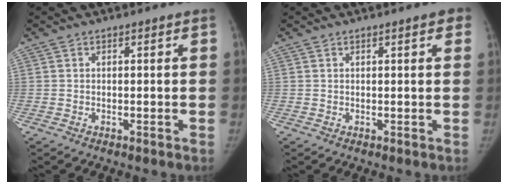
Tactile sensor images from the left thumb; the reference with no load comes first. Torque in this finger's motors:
{"motor_torque": [0.63, 0.08, 0.87, -0.35, 0.05]}